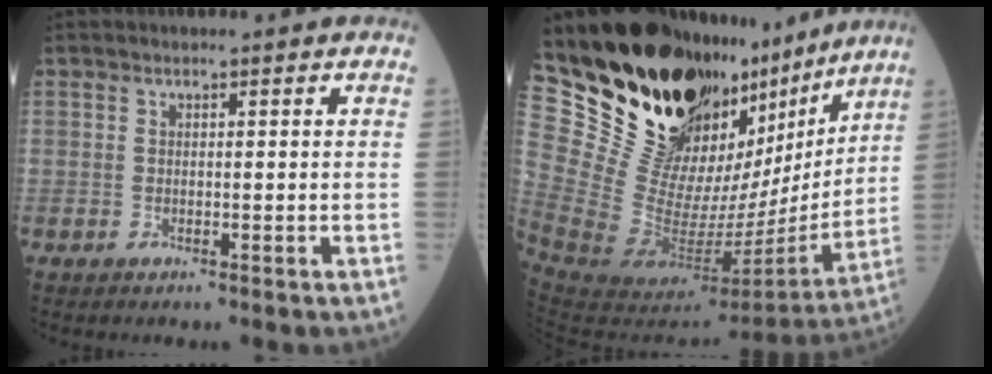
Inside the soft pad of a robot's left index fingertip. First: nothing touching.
{"total": 32.7, "force": [25.5, 12.6, 16.1], "torque": [-0.276, -0.020, 0.397]}